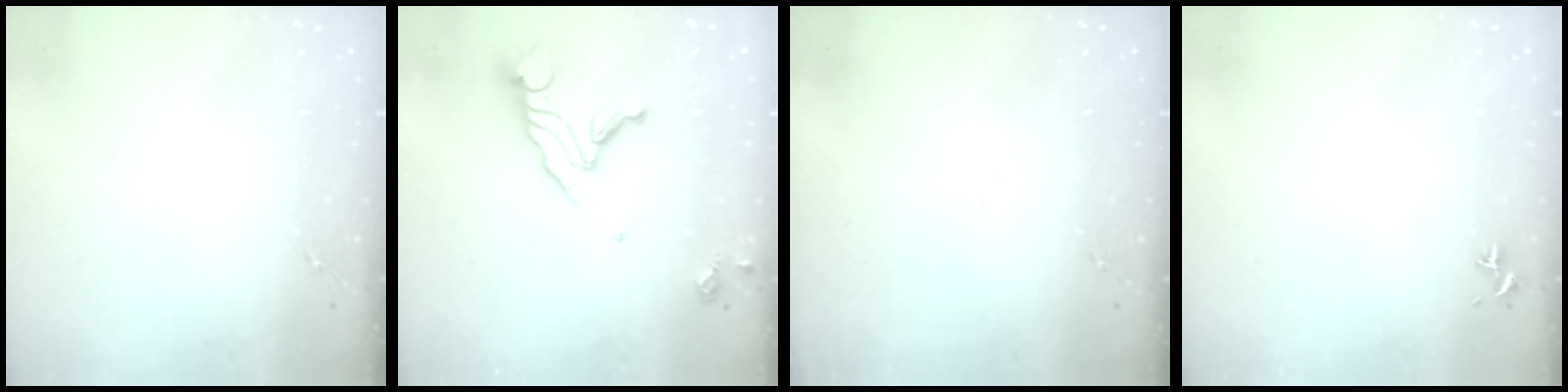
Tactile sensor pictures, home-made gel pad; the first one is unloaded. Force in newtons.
{"total": 14.3, "press": 14.3, "slide": 1.0}
{"total": 0.0}
{"total": 0.7, "press": 0.5, "slide": 0.4}